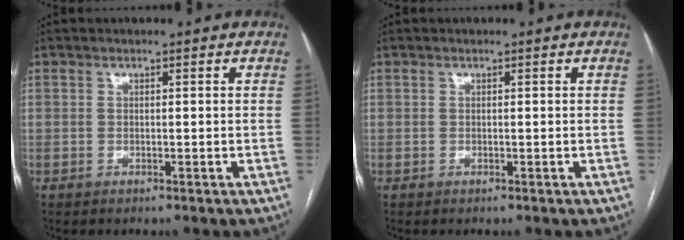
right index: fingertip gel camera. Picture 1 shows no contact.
{"total": 0.0}